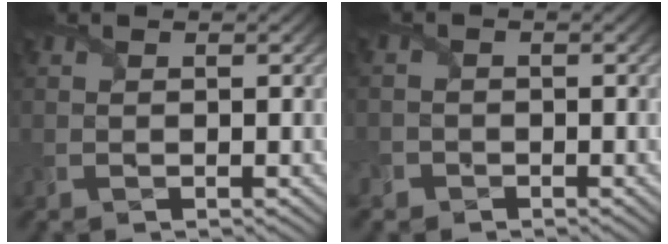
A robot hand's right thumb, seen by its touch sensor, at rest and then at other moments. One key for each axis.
{"total": 2.7, "fx": -1.2, "fy": 2.4, "fz": 0.3, "tx": -0.010, "ty": -0.006, "tz": -0.037}